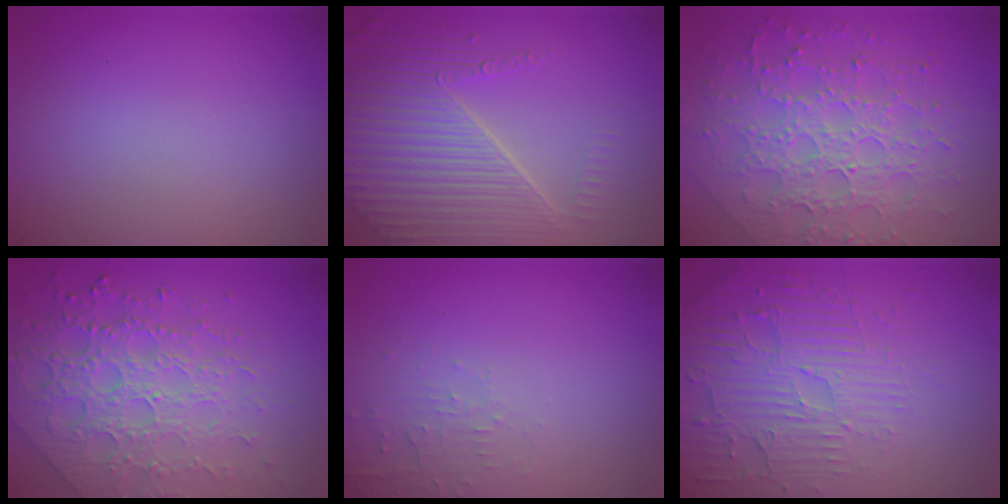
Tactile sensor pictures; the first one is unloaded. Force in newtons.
{"total": 8.0, "press": 5.5, "slide": 5.9}
{"total": 7.8, "press": 5.6, "slide": 5.4}
{"total": 7.6, "press": 5.5, "slide": 5.2}
{"total": 1.5, "press": 1.5, "slide": 0.3}
{"total": 5.5, "press": 3.8, "slide": 4.0}